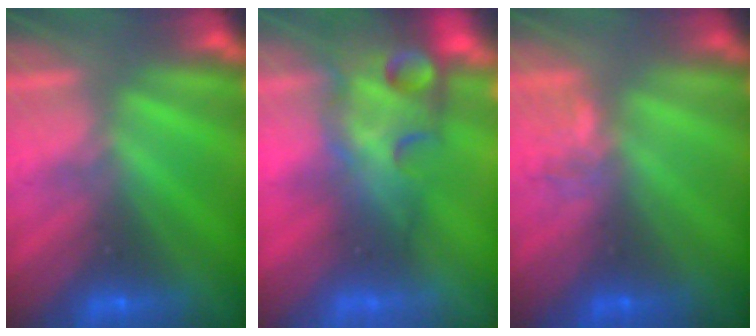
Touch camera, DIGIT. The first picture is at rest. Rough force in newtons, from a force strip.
{"total": 5.8}
{"total": 4.0}